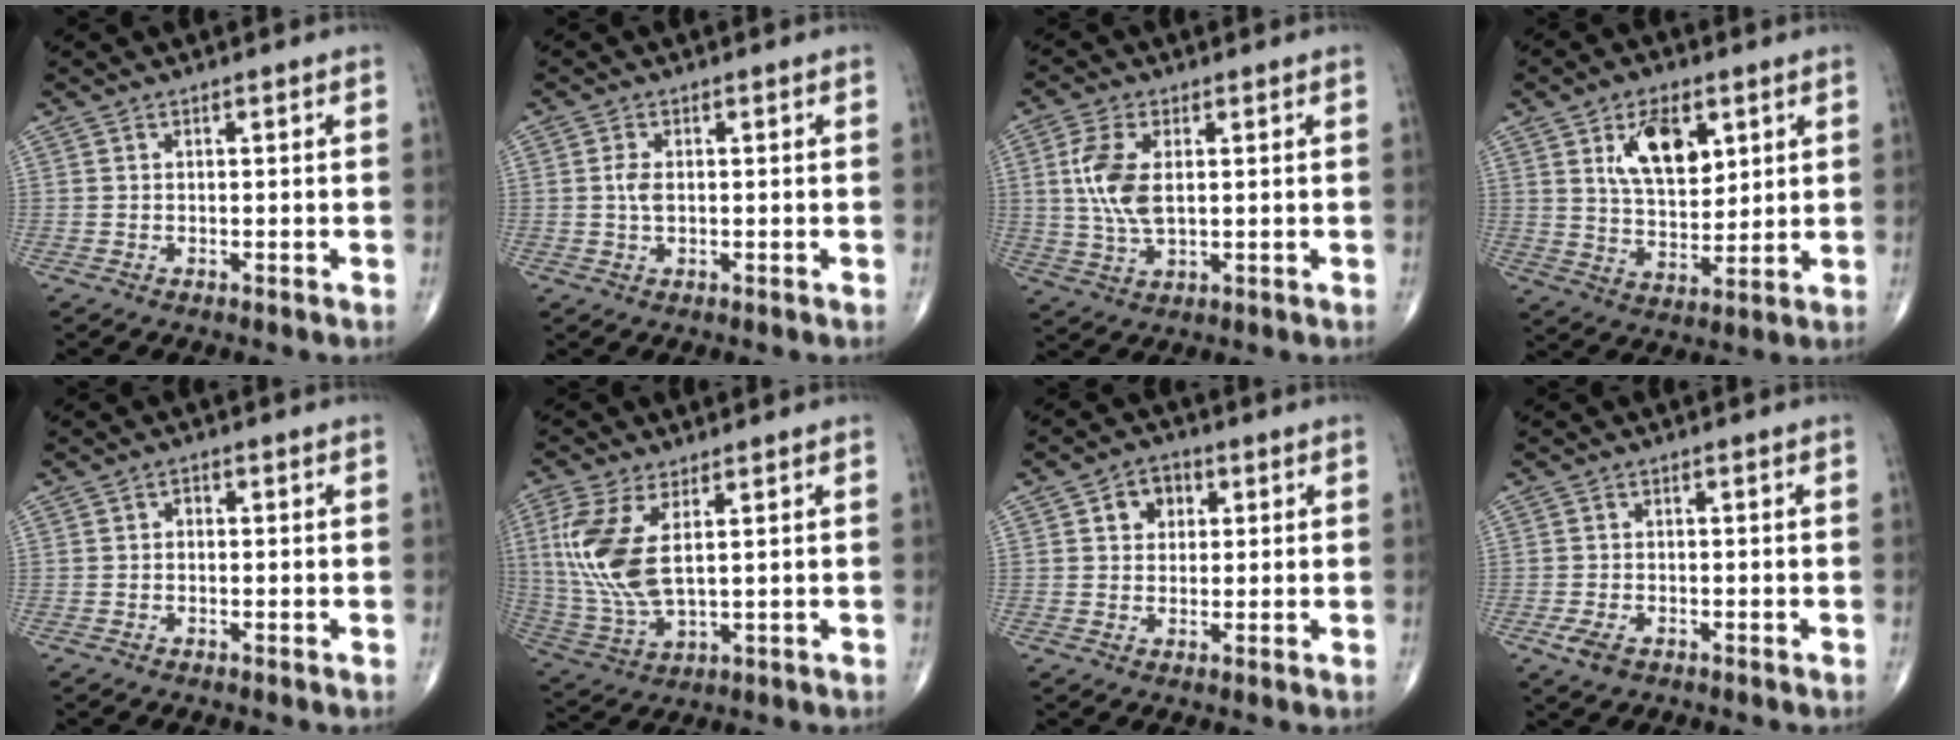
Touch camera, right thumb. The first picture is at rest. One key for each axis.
{"total": 2.4, "fx": 0.2, "fy": 1.3, "fz": 2.0, "tx": -0.044, "ty": 0.001, "tz": 0.004}
{"total": 8.8, "fx": 1.5, "fy": 4.4, "fz": 7.4, "tx": -0.166, "ty": -0.005, "tz": 0.033}
{"total": 12.1, "fx": 4.9, "fy": 6.7, "fz": 8.8, "tx": -0.122, "ty": -0.024, "tz": 0.095}
{"total": 1.1, "fx": 0.0, "fy": 0.9, "fz": 0.7, "tx": -0.005, "ty": 0.006, "tz": -0.003}
{"total": 13.1, "fx": 3.1, "fy": 5.8, "fz": 11.3, "tx": -0.266, "ty": -0.013, "tz": 0.074}
{"total": 5.0, "fx": 1.5, "fy": 4.0, "fz": 2.6, "tx": -0.015, "ty": 0.004, "tz": 0.019}
{"total": 3.1, "fx": -1.6, "fy": 1.7, "fz": 2.1, "tx": -0.044, "ty": -0.001, "tz": -0.028}